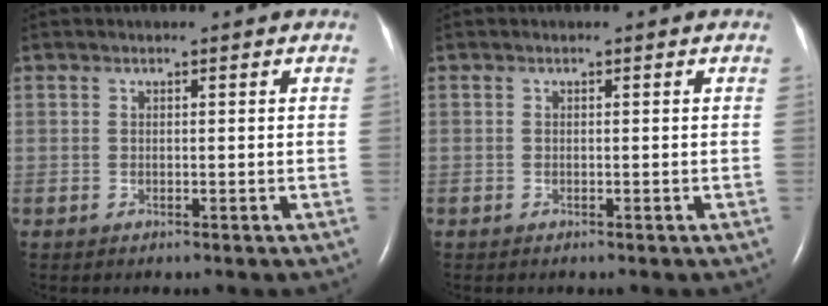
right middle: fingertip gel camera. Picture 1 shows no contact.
{"total": 0.0}